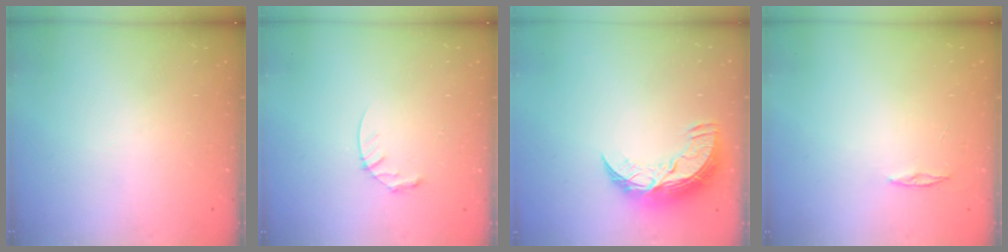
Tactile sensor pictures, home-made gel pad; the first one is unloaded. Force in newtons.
{"total": 4.7, "press": 4.7, "slide": 0.4}
{"total": 11.2, "press": 11.2, "slide": 0.7}
{"total": 3.0, "press": 2.9, "slide": 0.3}